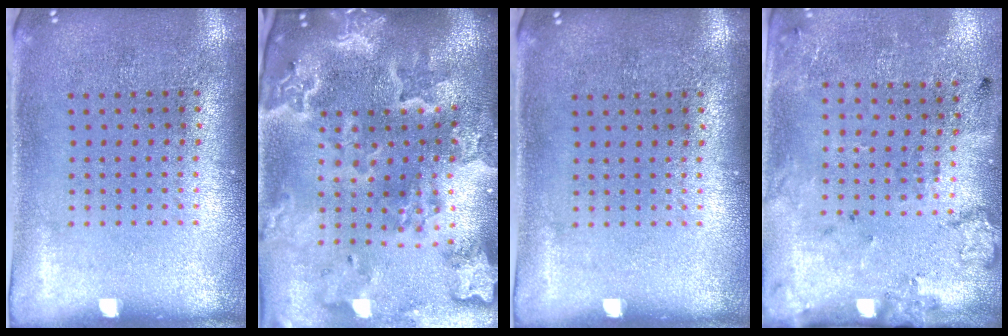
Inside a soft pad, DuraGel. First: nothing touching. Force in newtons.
{"total": 4.7, "press": 3.8, "slide": 2.8}
{"total": 0.0}
{"total": 2.3, "press": 1.4, "slide": 1.9}